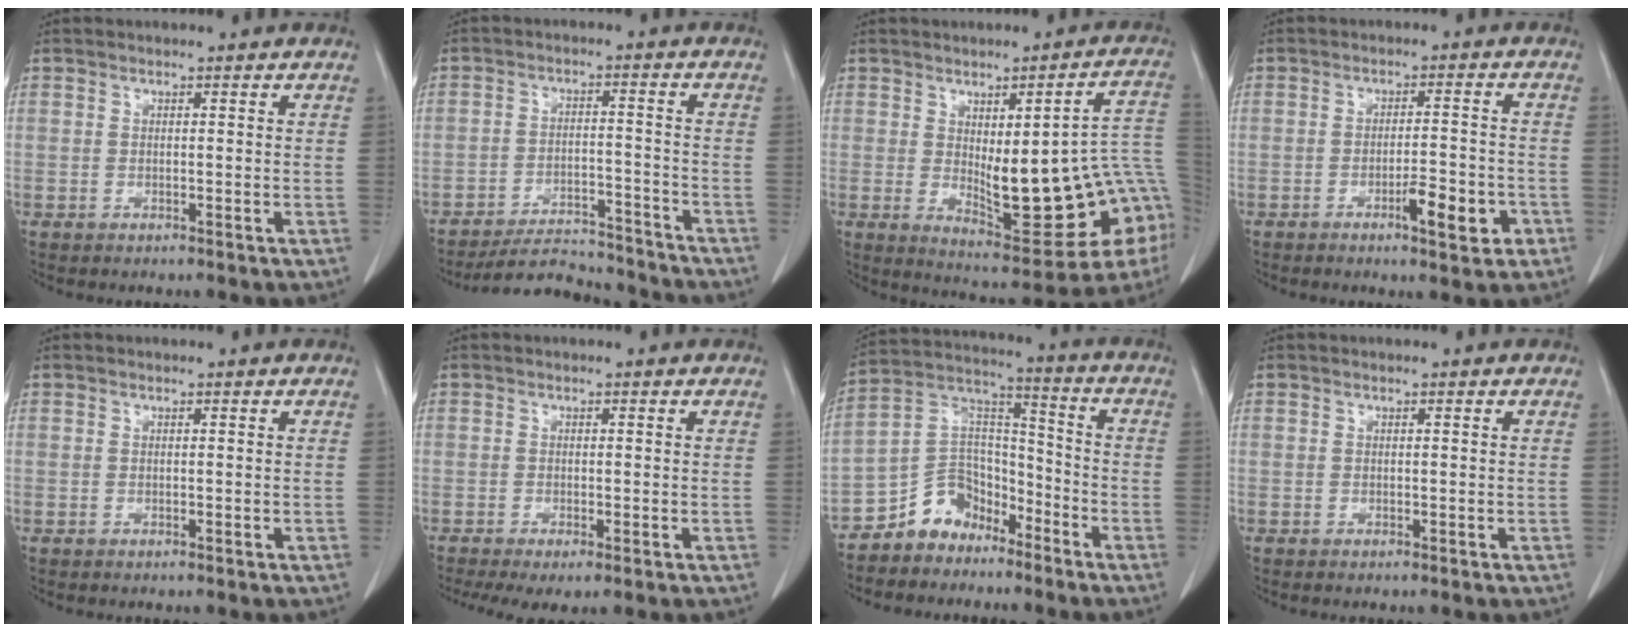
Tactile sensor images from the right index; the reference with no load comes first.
{"total": 9.9, "force": [-9.6, 1.9, 0.9], "torque": [-0.005, 0.011, -0.145]}
{"total": 19.3, "force": [-2.4, 4.9, 18.5], "torque": [-0.175, 0.015, -0.009]}
{"total": 6.2, "force": [-3.1, 1.2, 5.3], "torque": [-0.076, 0.000, -0.040]}
{"total": 0.0}
{"total": 4.9, "force": [-3.1, 1.4, 3.6], "torque": [-0.064, -0.014, -0.053]}
{"total": 9.2, "force": [-6.8, 6.0, 1.8], "torque": [-0.032, 0.053, -0.128]}
{"total": 0.0}